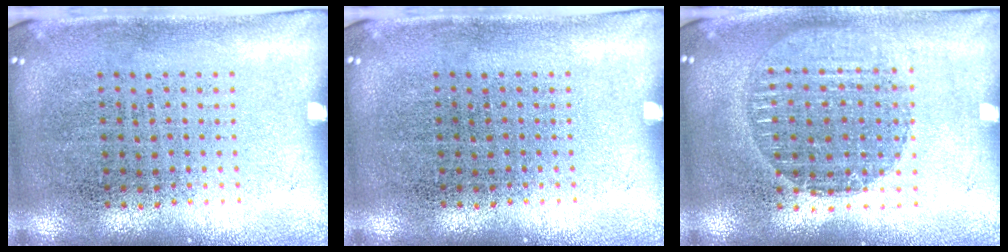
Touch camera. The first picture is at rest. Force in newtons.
{"total": 0.0}
{"total": 1.6, "press": 1.5, "slide": 0.7}